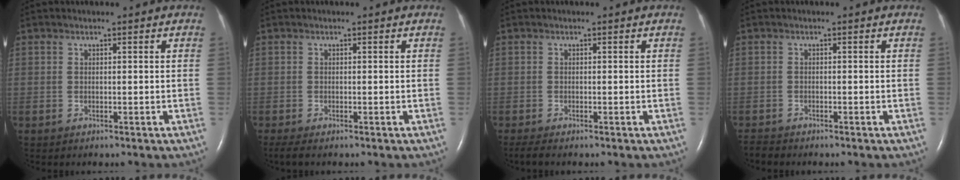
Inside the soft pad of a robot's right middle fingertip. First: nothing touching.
{"total": 1.7, "force": [-1.3, 0.2, 1.1], "torque": [-0.022, -0.009, -0.024]}
{"total": 1.5, "force": [-1.3, 0.0, 0.9], "torque": [-0.021, -0.007, -0.023]}
{"total": 1.4, "force": [-1.4, 0.1, 0.0], "torque": [-0.001, -0.006, -0.026]}